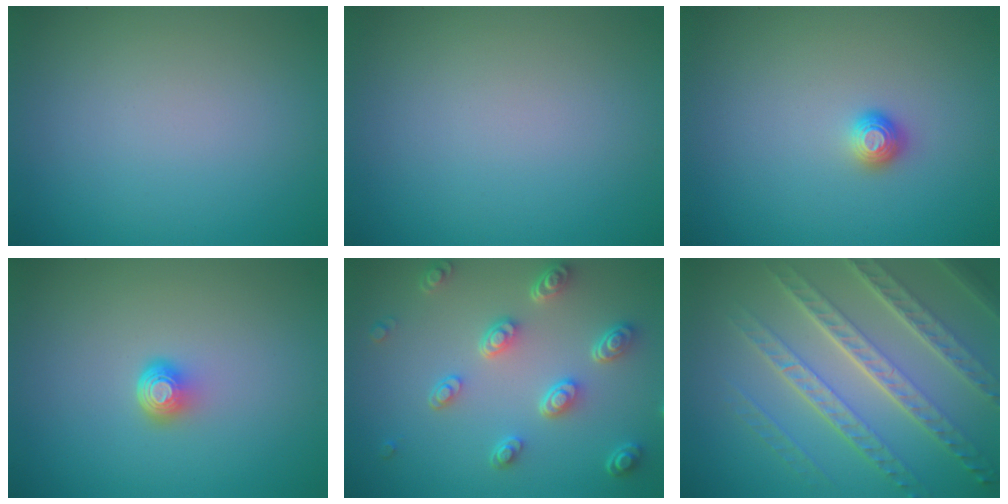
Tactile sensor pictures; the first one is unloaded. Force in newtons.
{"total": 0.0}
{"total": 1.1, "press": 1.0, "slide": 0.4}
{"total": 2.0, "press": 1.3, "slide": 1.6}
{"total": 4.7, "press": 3.5, "slide": 3.2}
{"total": 7.5, "press": 5.3, "slide": 5.3}